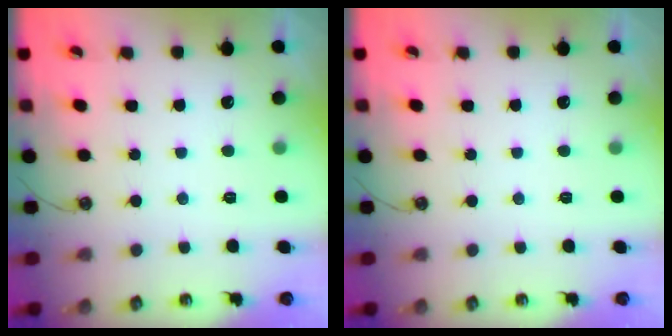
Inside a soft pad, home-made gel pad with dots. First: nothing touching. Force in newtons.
{"total": 0.0}